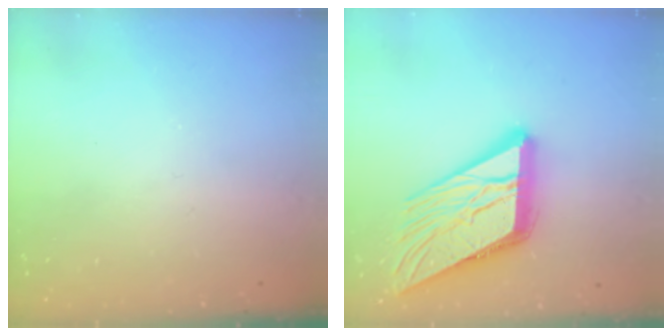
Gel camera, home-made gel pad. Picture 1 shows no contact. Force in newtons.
{"total": 18.3, "press": 18.2, "slide": 1.9}